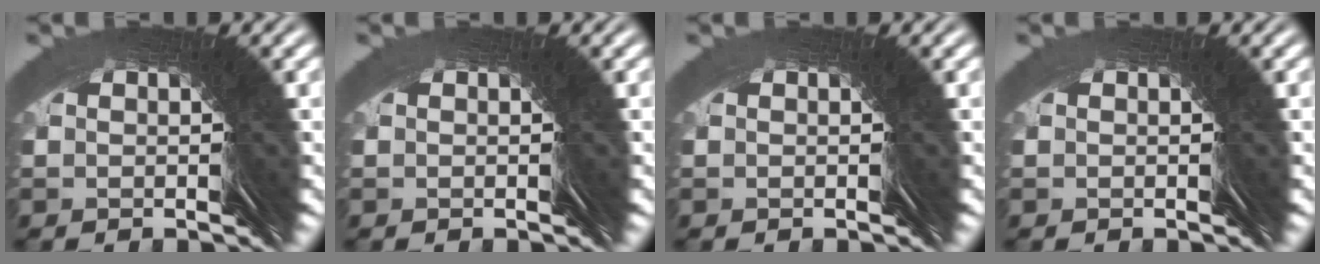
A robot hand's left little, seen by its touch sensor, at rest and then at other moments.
{"total": 0.0}
{"total": 0.0}
{"total": 0.0}